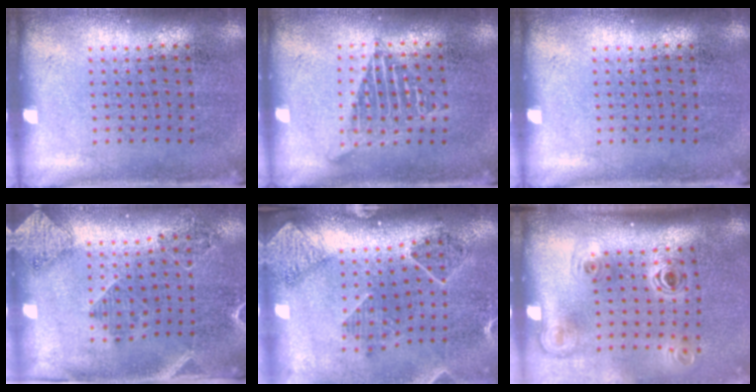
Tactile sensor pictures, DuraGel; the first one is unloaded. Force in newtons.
{"total": 1.2, "press": 1.1, "slide": 0.3}
{"total": 0.0}
{"total": 1.8, "press": 1.7, "slide": 0.8}
{"total": 1.6, "press": 1.6, "slide": 0.0}
{"total": 2.2, "press": 1.5, "slide": 1.6}